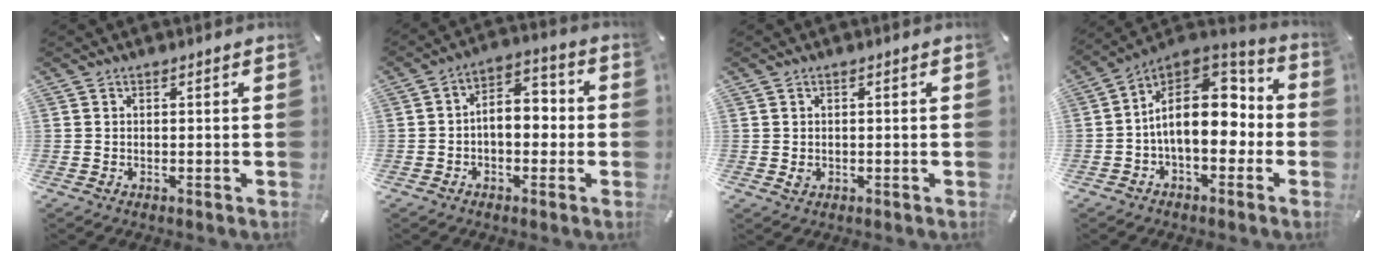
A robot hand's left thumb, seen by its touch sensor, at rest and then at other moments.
{"total": 6.5, "force": [-1.2, 4.5, 4.6], "torque": [-0.064, 0.009, -0.025]}
{"total": 0.9, "force": [-0.2, 0.8, 0.4], "torque": [-0.007, 0.002, -0.004]}
{"total": 17.5, "force": [0.4, 11.0, 13.6], "torque": [-0.210, -0.005, 0.007]}